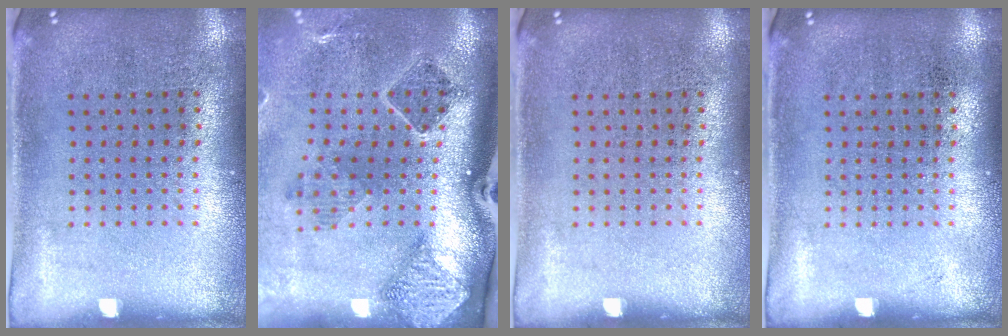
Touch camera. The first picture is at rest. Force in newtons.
{"total": 1.9, "press": 1.6, "slide": 1.0}
{"total": 0.0}
{"total": 0.0}